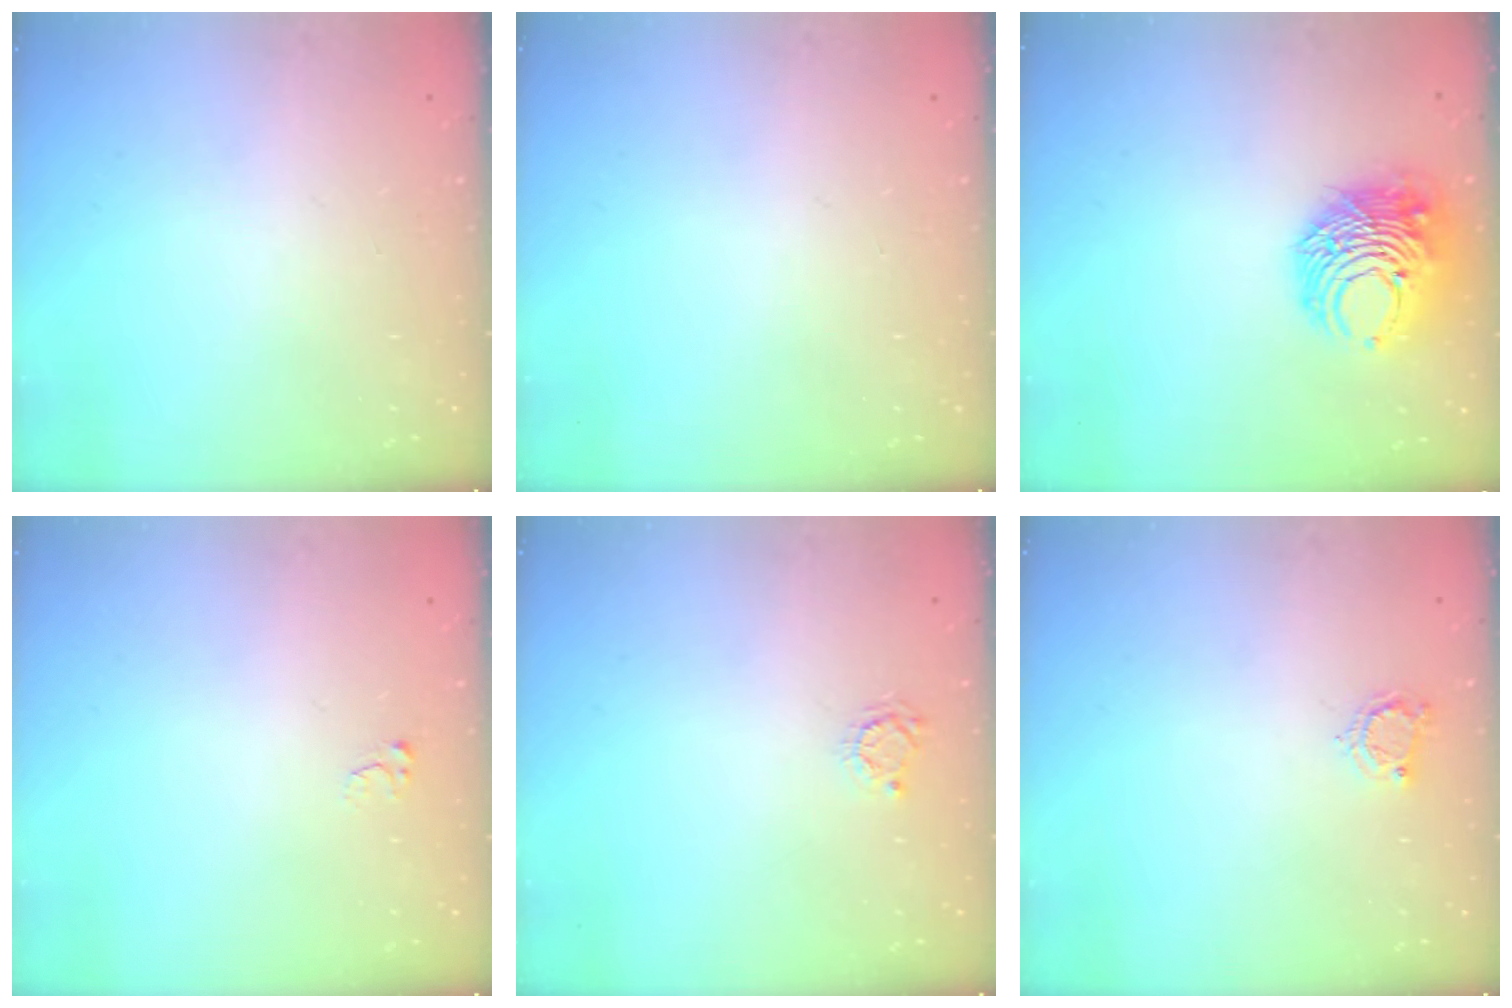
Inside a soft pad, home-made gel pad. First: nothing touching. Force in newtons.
{"total": 0.0}
{"total": 9.9, "press": 9.8, "slide": 1.2}
{"total": 2.5, "press": 2.5, "slide": 0.3}
{"total": 3.4, "press": 3.3, "slide": 0.4}
{"total": 4.5, "press": 4.5, "slide": 0.5}